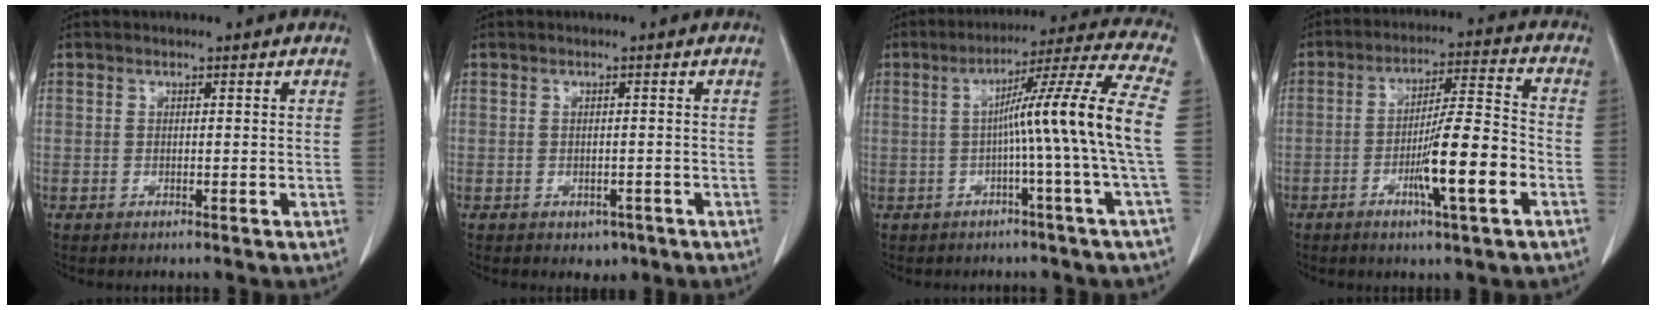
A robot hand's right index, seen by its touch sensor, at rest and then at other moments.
{"total": 2.1, "force": [-1.2, 1.5, 0.9], "torque": [-0.006, 0.003, -0.007]}
{"total": 13.6, "force": [-1.0, -2.8, 13.2], "torque": [-0.189, 0.013, -0.020]}
{"total": 11.1, "force": [-3.9, 0.6, 10.4], "torque": [-0.173, -0.001, -0.065]}